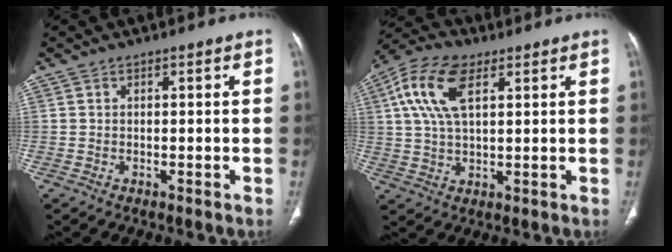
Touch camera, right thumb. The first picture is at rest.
{"total": 11.5, "force": [4.3, 5.7, 9.0], "torque": [-0.189, 0.009, 0.078]}